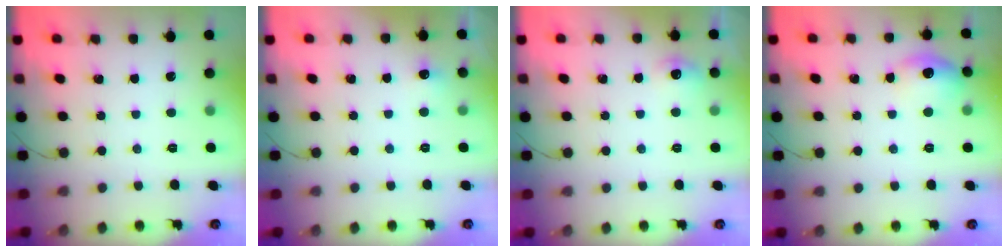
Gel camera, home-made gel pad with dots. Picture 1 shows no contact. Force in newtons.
{"total": 4.7, "press": 4.5, "slide": 1.3}
{"total": 6.4, "press": 6.3, "slide": 1.5}
{"total": 10.0, "press": 9.8, "slide": 2.1}